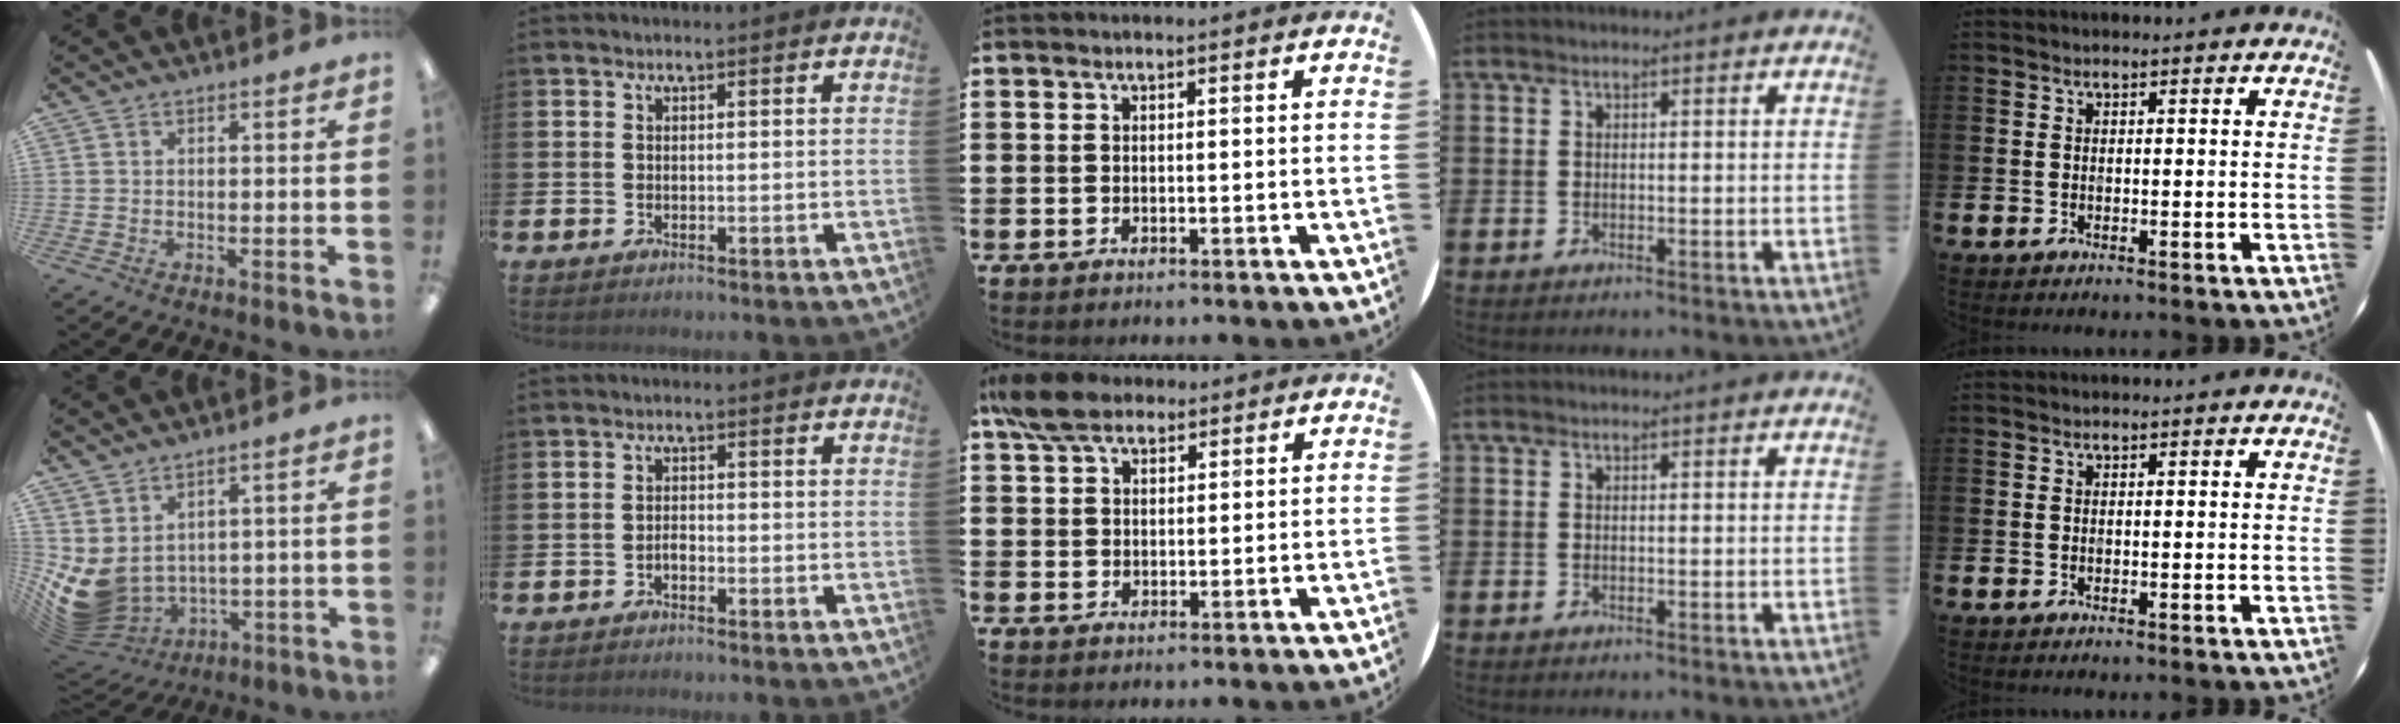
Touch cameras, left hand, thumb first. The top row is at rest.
{"thumb": {"total": 7.4, "force": [1.1, 5.5, 4.8], "torque": [-0.127, -0.029, 0.032]}, "index": {"total": 1.3, "force": [-0.9, 0.6, 0.7], "torque": [-0.013, 0.001, -0.018]}, "middle": {"total": 6.0, "force": [4.8, 2.6, 2.4], "torque": [-0.054, -0.004, 0.091]}}